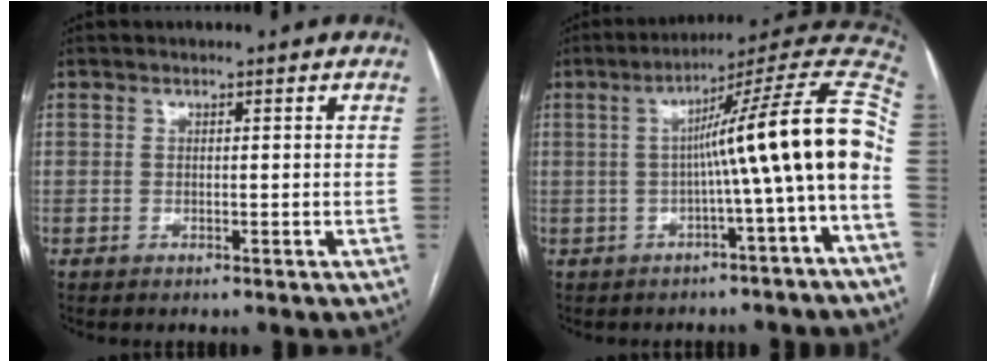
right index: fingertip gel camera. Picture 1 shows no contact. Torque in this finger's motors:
{"motor_torque": [1.69, -0.45, 1.01, 0.21]}